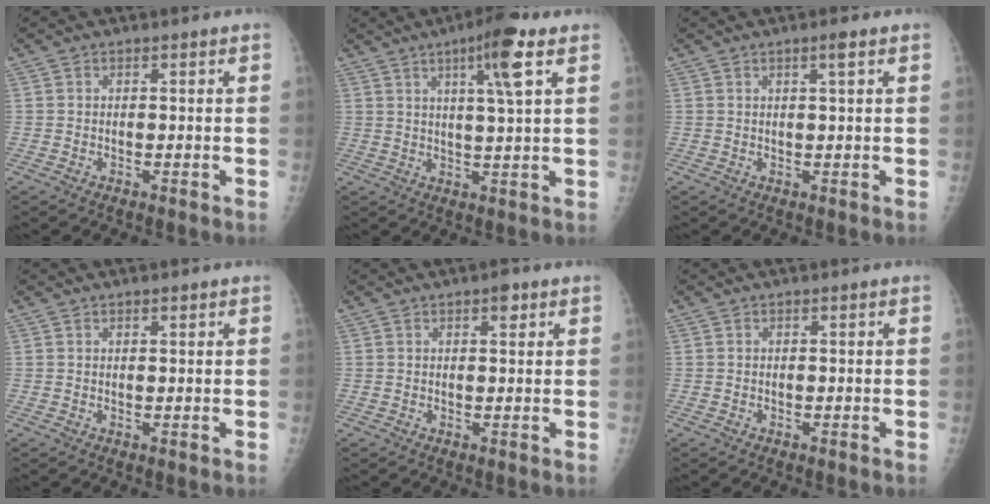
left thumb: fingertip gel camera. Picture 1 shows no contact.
{"total": 8.7, "force": [4.3, 0.7, 7.6], "torque": [-0.123, -0.018, 0.066]}
{"total": 1.8, "force": [0.9, -0.1, 1.6], "torque": [-0.027, -0.003, 0.015]}
{"total": 0.9, "force": [0.6, 0.3, 0.5], "torque": [-0.007, -0.002, 0.010]}
{"total": 2.2, "force": [1.2, 0.9, 1.5], "torque": [-0.014, -0.003, 0.015]}
{"total": 0.0}